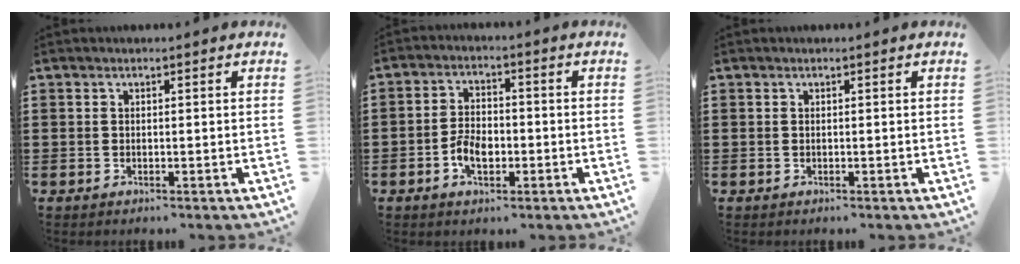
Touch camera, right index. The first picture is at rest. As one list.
[{"total": 4.7, "force": [-1.6, 2.6, 3.6], "torque": [-0.076, 0.003, -0.032]}, {"total": 0.0}]